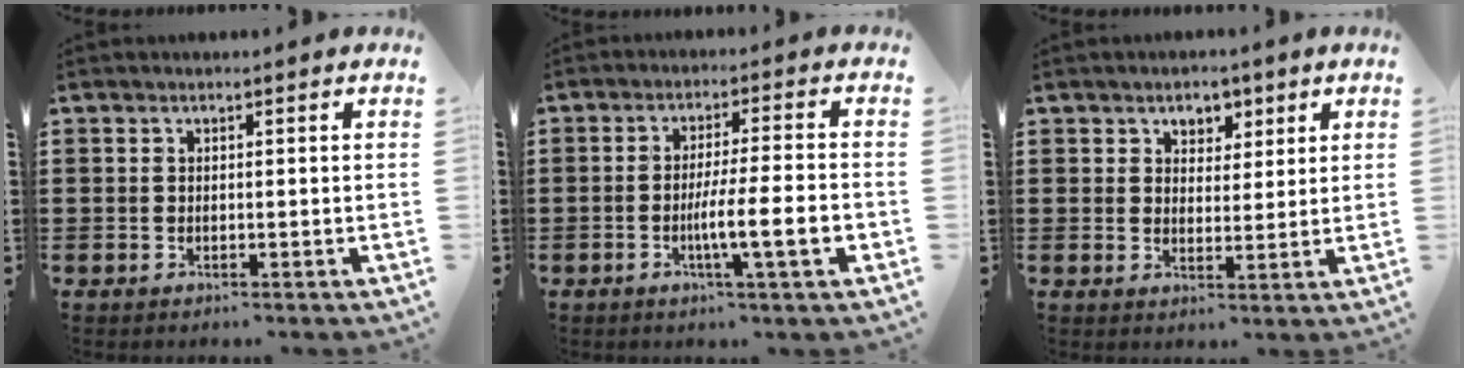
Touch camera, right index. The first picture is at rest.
{"total": 8.4, "force": [-2.5, 0.6, 8.0], "torque": [-0.137, -0.009, -0.044]}
{"total": 3.4, "force": [2.1, 2.6, 0.8], "torque": [-0.022, 0.010, 0.035]}